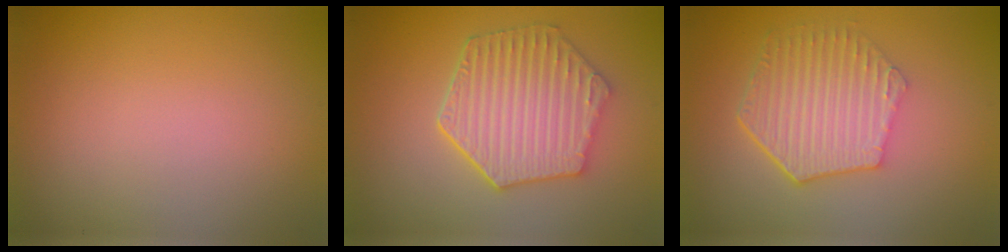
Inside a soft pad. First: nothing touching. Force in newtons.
{"total": 6.3, "press": 5.0, "slide": 3.7}
{"total": 5.9, "press": 4.3, "slide": 4.0}